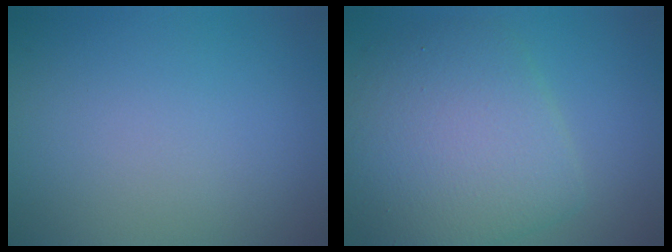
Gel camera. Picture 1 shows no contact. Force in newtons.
{"total": 7.1, "press": 7.1, "slide": 0.2}